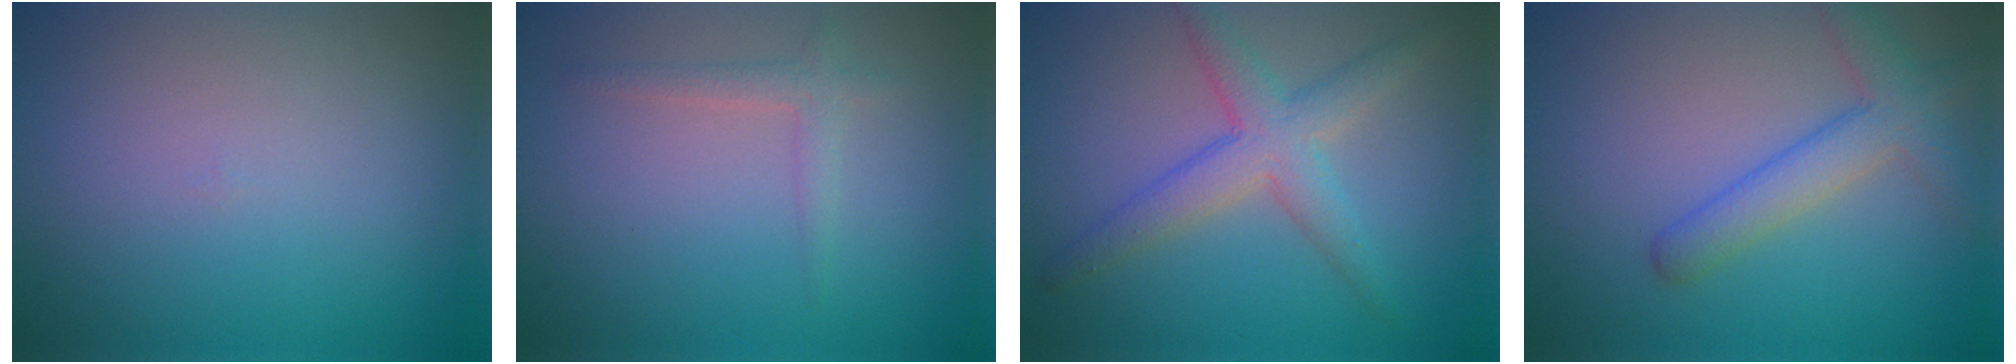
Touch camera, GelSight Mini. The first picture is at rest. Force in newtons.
{"total": 1.6, "press": 1.6, "slide": 0.1}
{"total": 4.3, "press": 4.2, "slide": 0.1}
{"total": 3.7, "press": 3.7, "slide": 0.1}